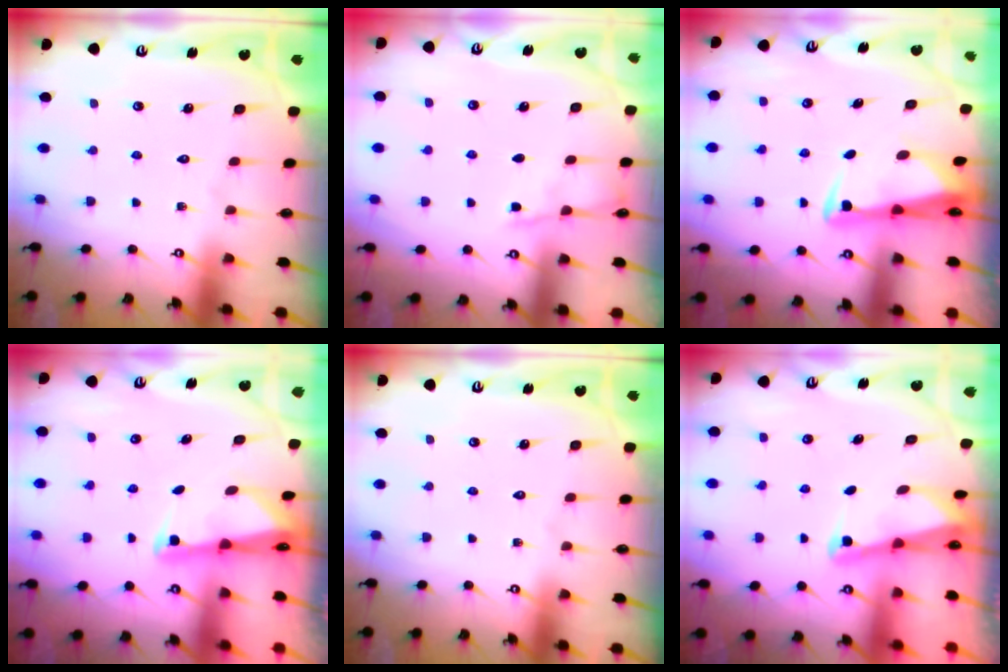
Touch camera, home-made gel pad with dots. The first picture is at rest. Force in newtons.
{"total": 4.1, "press": 4.0, "slide": 0.6}
{"total": 3.1, "press": 3.0, "slide": 0.6}
{"total": 1.8, "press": 1.8, "slide": 0.4}
{"total": 0.0}
{"total": 1.4, "press": 1.4, "slide": 0.2}